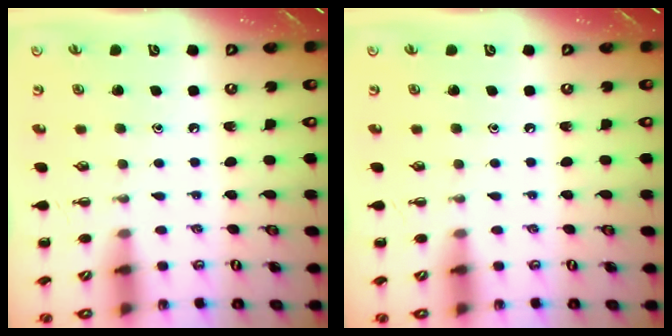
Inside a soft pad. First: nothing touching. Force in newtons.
{"total": 0.0}